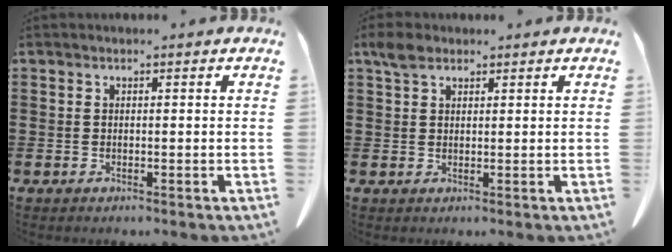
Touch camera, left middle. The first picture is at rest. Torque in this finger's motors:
{"motor_torque": [0.46, 0.22, 0.20, 0.02]}